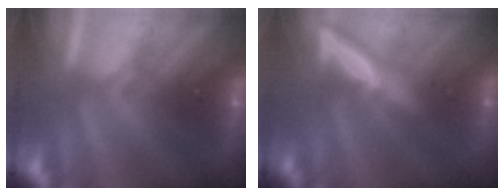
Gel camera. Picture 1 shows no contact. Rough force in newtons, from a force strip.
{"total": 2.4}